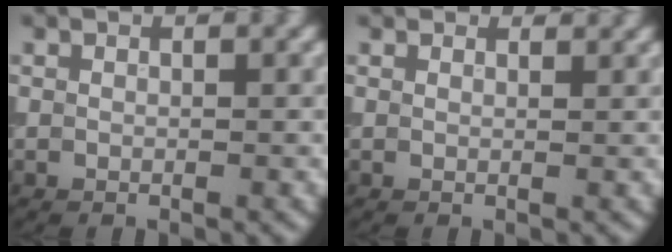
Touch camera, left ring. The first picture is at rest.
{"total": 2.0, "force": [1.9, 0.5, 0.4], "torque": [-0.014, 0.000, 0.019]}